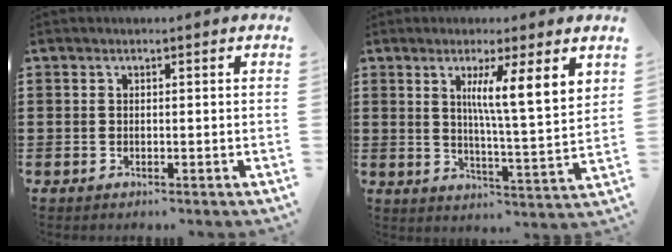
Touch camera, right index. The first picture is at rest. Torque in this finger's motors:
{"motor_torque": [0.79, 0.48, 0.73, 0.14]}